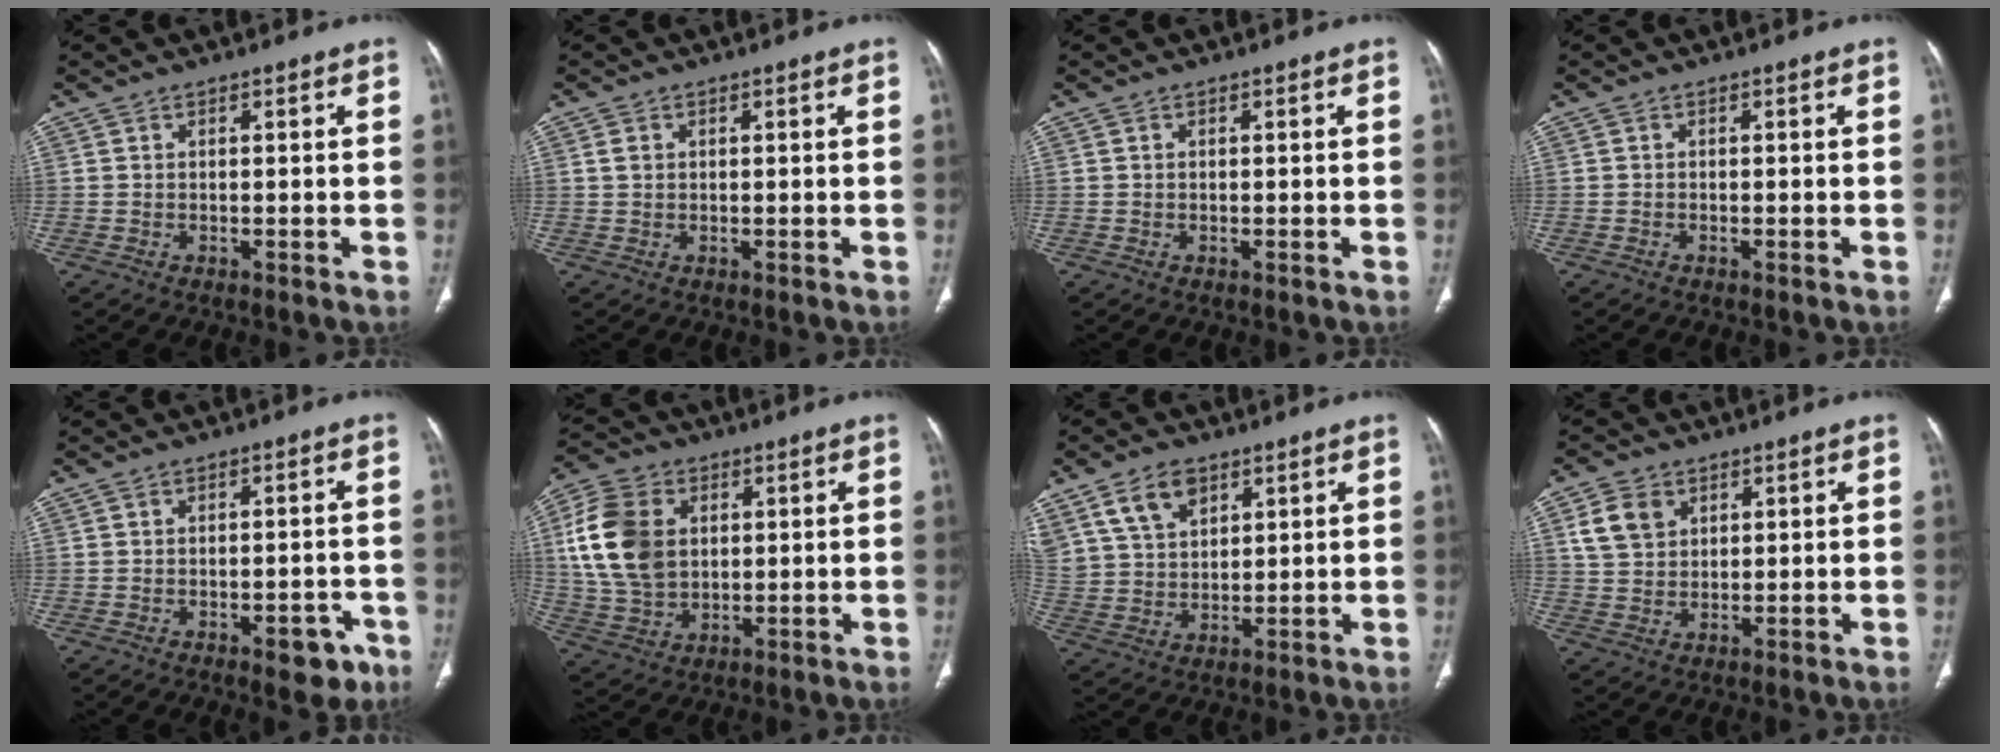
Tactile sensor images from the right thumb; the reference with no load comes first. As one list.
[{"total": 1.2, "force": [0.3, 1.0, 0.7], "torque": [-0.013, 0.001, 0.007]}, {"total": 0.0}, {"total": 0.0}, {"total": 5.3, "force": [-2.9, 2.6, 3.6], "torque": [-0.021, 0.017, -0.032]}, {"total": 15.0, "force": [3.0, 10.9, 9.8], "torque": [-0.179, -0.001, 0.061]}, {"total": 9.4, "force": [5.5, 5.8, 4.9], "torque": [-0.079, -0.017, 0.115]}, {"total": 6.6, "force": [2.8, 5.0, 3.3], "torque": [-0.046, -0.003, 0.056]}]